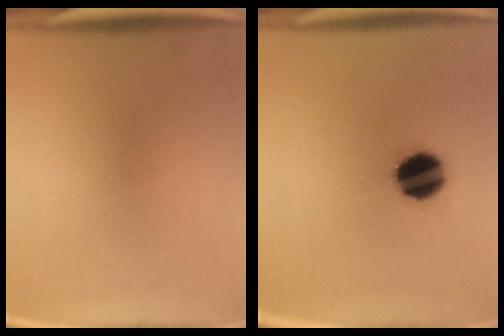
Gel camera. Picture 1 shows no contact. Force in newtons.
{"total": 12.2}